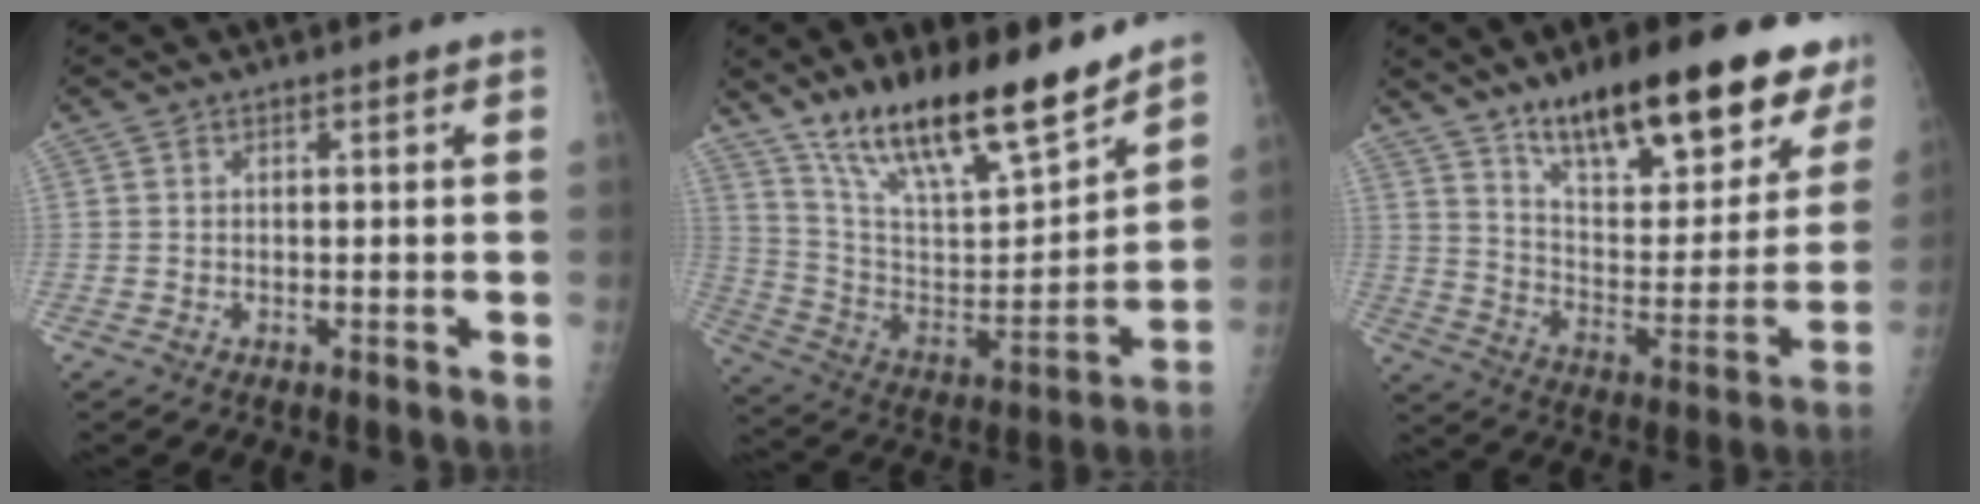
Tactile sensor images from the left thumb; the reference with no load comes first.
{"total": 22.2, "force": [17.0, 5.5, 13.1], "torque": [-0.195, -0.085, 0.302]}
{"total": 25.6, "force": [17.7, 8.7, 16.4], "torque": [-0.189, -0.070, 0.272]}